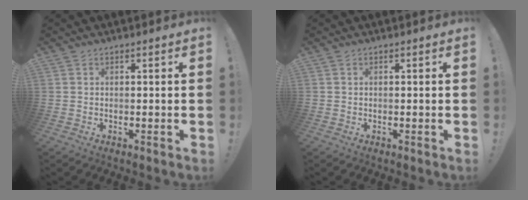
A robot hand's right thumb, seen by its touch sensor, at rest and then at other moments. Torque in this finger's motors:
{"motor_torque": [-0.03, -0.26, -0.07, 0.13, -0.06]}